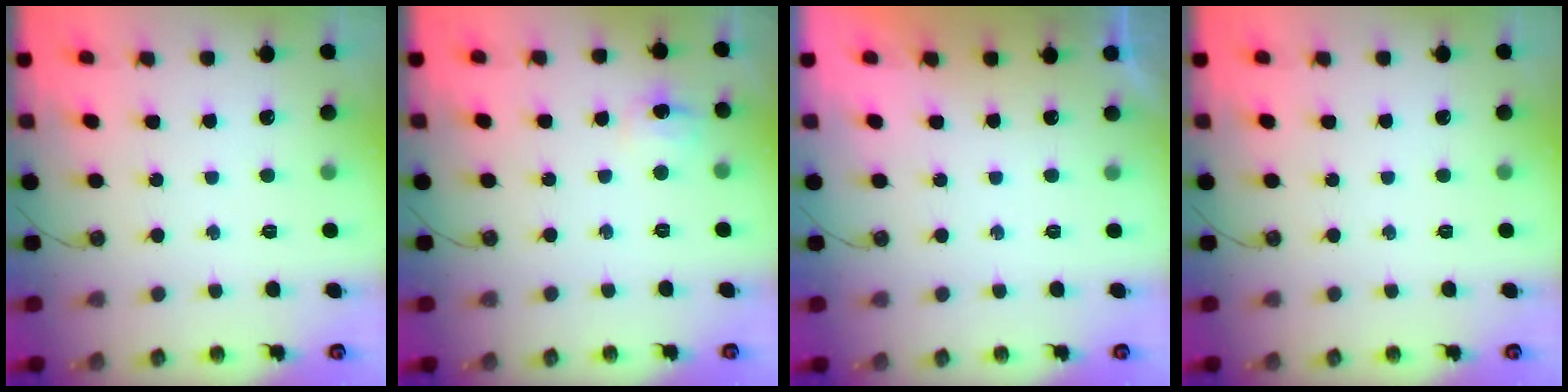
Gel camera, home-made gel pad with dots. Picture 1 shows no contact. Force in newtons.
{"total": 5.5, "press": 5.5, "slide": 0.3}
{"total": 0.0}
{"total": 0.0}